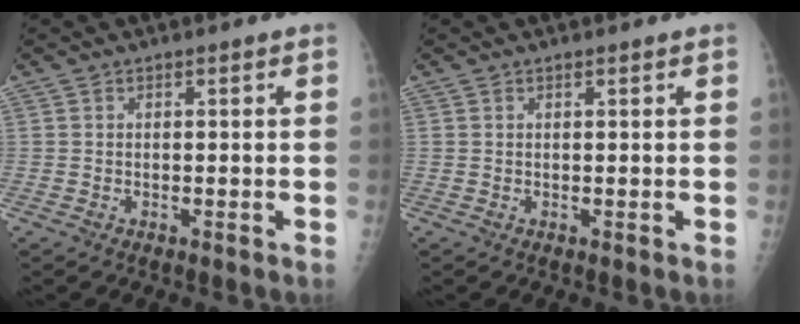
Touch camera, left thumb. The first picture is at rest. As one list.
[{"total": 0.0}]